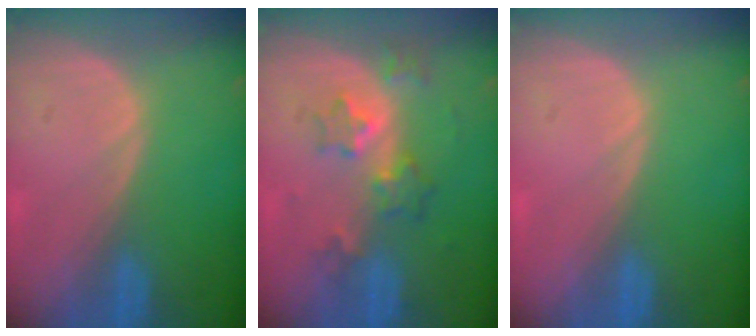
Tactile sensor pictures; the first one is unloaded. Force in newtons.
{"total": 6.2, "press": 5.4, "slide": 3.0}
{"total": 0.0}